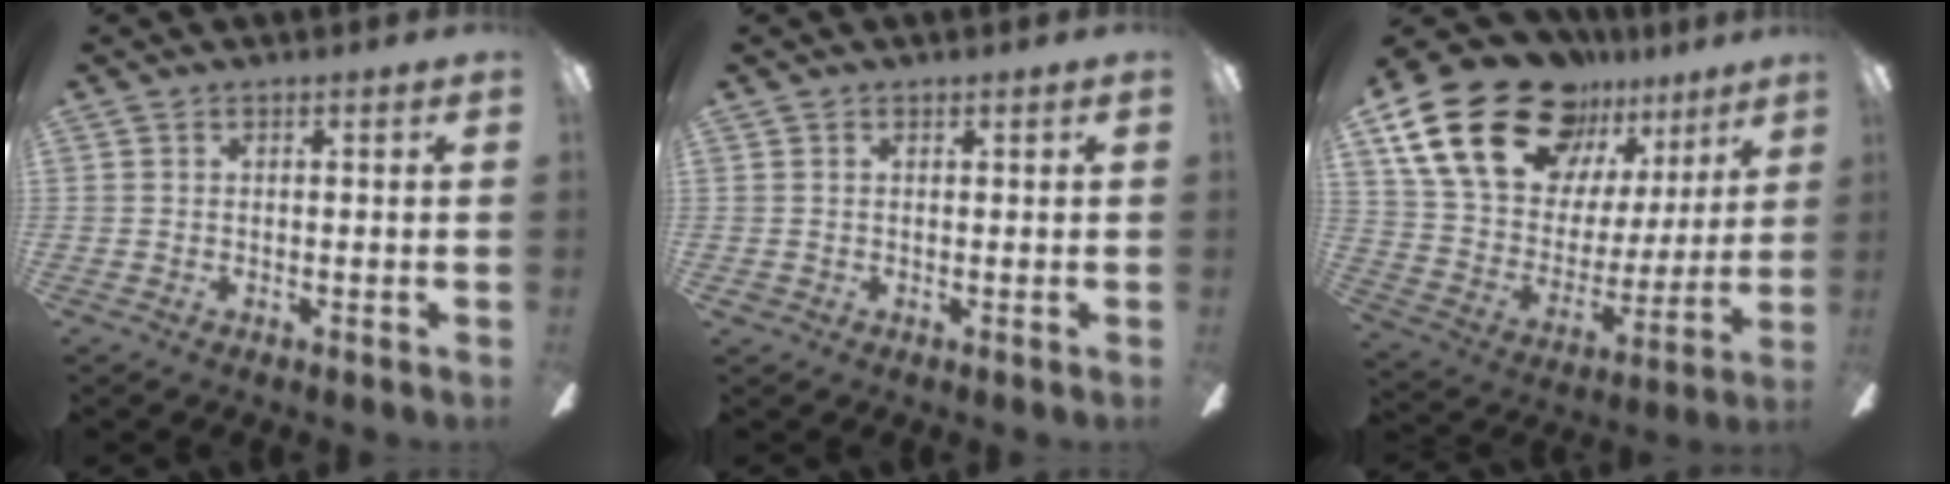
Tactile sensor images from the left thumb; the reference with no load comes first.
{"total": 1.2, "force": [0.5, 1.0, 0.0], "torque": [-0.002, 0.003, 0.008]}
{"total": 25.3, "force": [16.8, 14.0, 12.7], "torque": [-0.247, -0.099, 0.317]}